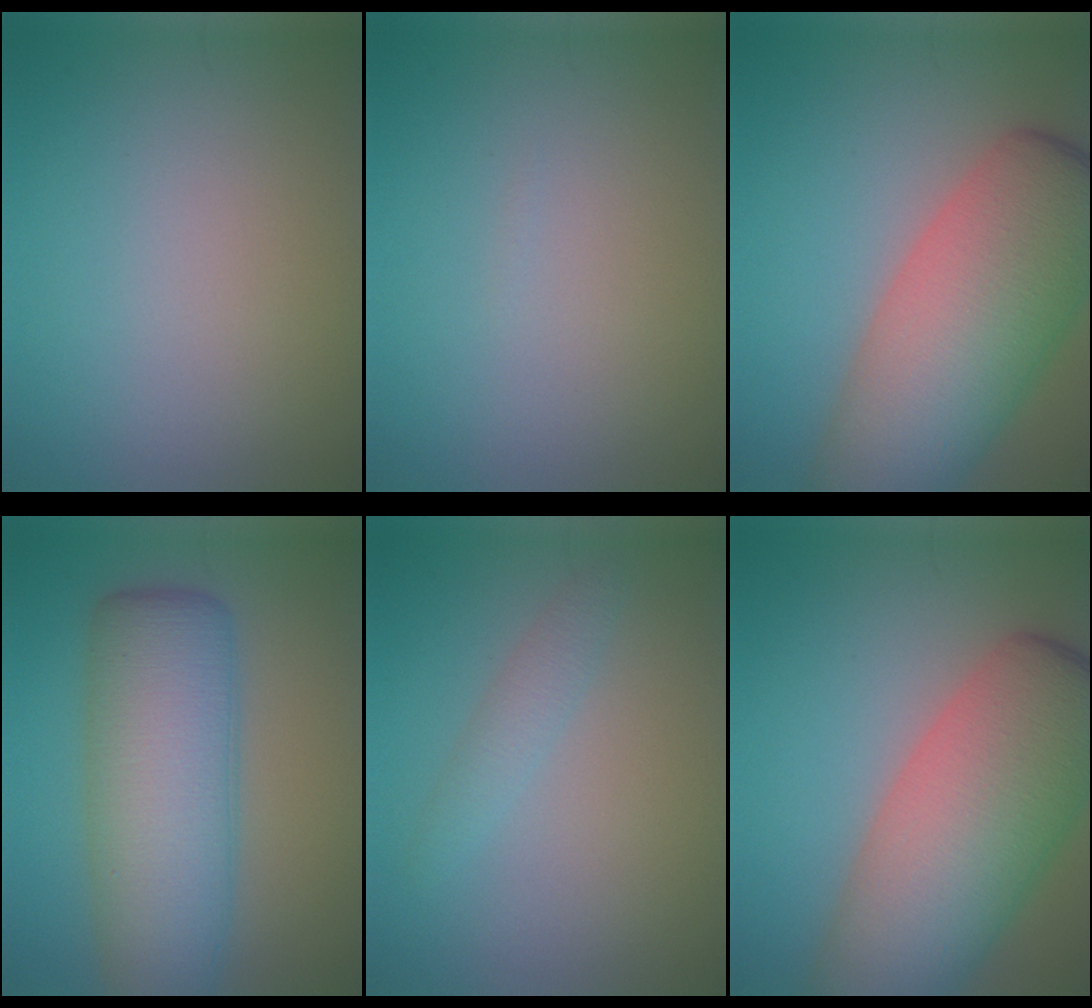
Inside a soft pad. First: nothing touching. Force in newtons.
{"total": 0.0}
{"total": 12.8, "press": 12.8, "slide": 0.5}
{"total": 10.3, "press": 10.3, "slide": 0.4}
{"total": 1.7, "press": 1.7, "slide": 0.1}
{"total": 12.8, "press": 12.8, "slide": 0.5}